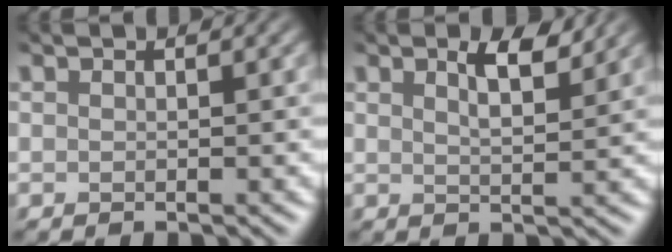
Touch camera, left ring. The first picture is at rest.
{"total": 2.0, "force": [1.0, 0.7, 1.6], "torque": [-0.037, 0.000, 0.016]}